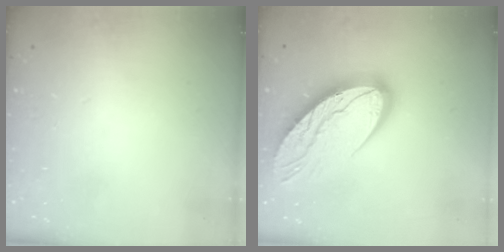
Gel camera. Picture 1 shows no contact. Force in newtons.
{"total": 16.7, "press": 16.6, "slide": 1.7}